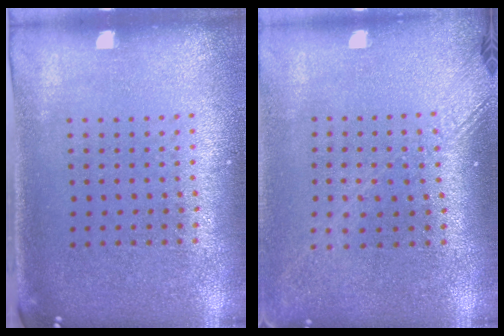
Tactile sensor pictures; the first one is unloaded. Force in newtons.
{"total": 1.8, "press": 1.4, "slide": 1.0}